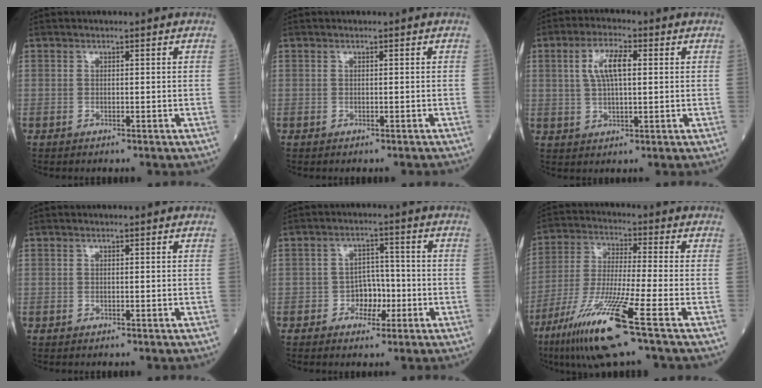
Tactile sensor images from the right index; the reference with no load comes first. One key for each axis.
{"total": 0.0}
{"total": 6.4, "fx": 1.6, "fy": 1.8, "fz": 5.9, "tx": -0.122, "ty": 0.011, "tz": 0.033}
{"total": 0.0}
{"total": 4.5, "fx": -1.6, "fy": 3.0, "fz": 3.0, "tx": -0.041, "ty": 0.009, "tz": -0.026}
{"total": 14.8, "fx": -7.8, "fy": -0.6, "fz": 12.6, "tx": -0.260, "ty": -0.040, "tz": -0.146}